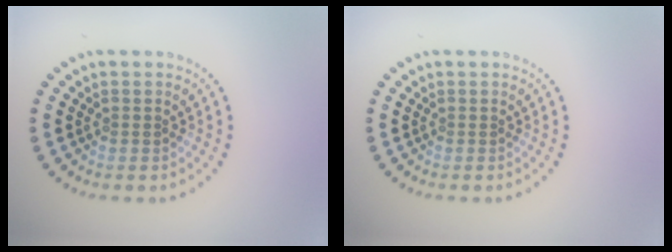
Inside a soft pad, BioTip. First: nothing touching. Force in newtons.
{"total": 0.0}